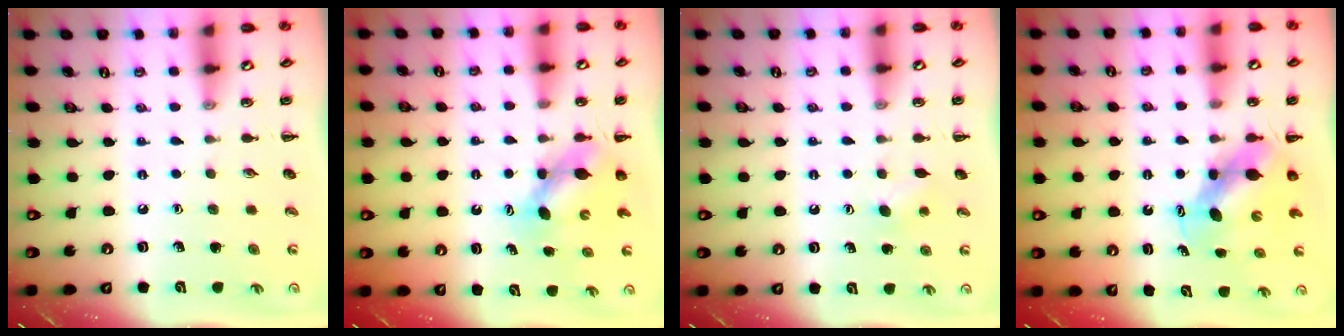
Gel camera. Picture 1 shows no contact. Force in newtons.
{"total": 6.1, "press": 6.0, "slide": 0.9}
{"total": 3.6, "press": 3.4, "slide": 1.0}
{"total": 6.5, "press": 6.4, "slide": 0.9}